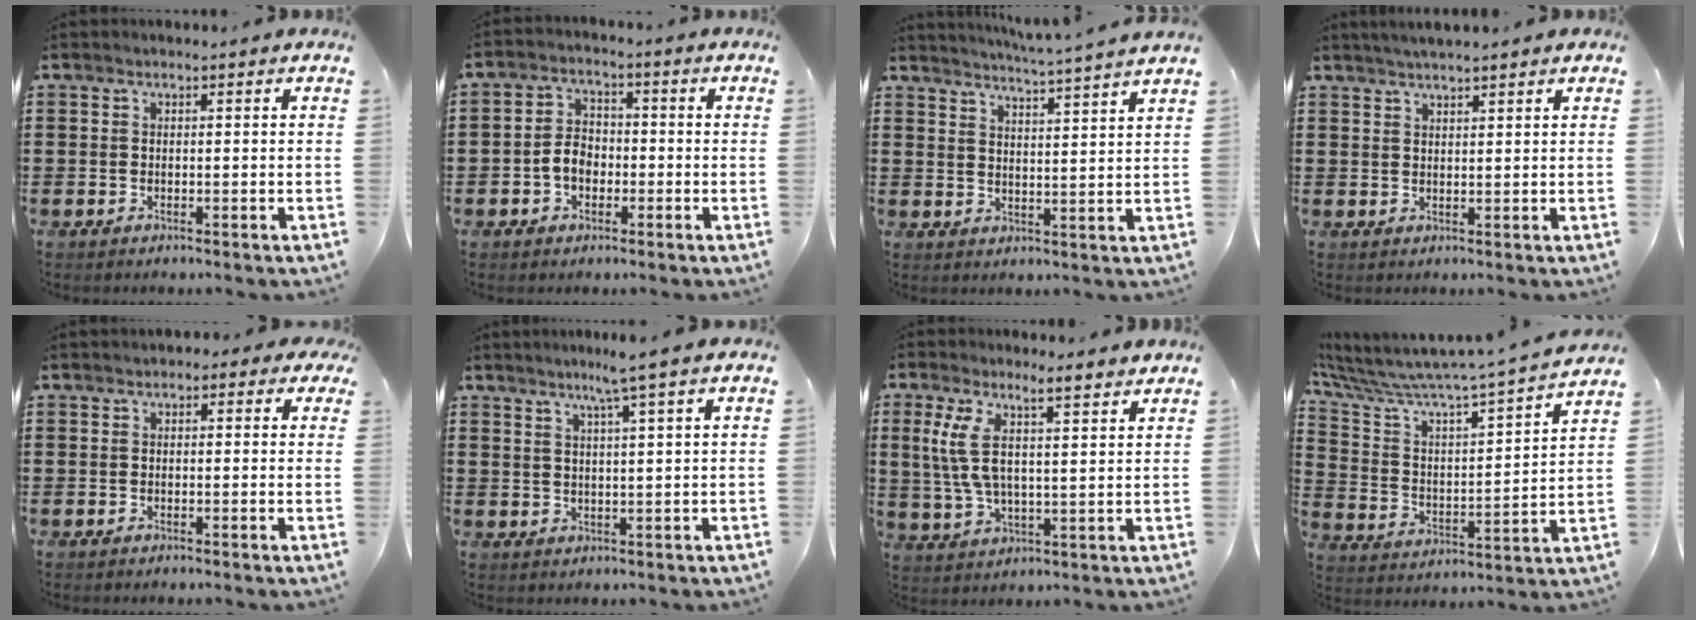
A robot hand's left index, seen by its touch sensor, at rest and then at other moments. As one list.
[{"total": 4.3, "force": [-1.3, 3.0, 2.8], "torque": [-0.069, 0.004, -0.031]}, {"total": 4.1, "force": [3.8, -1.2, 0.8], "torque": [-0.030, -0.028, 0.063]}, {"total": 1.9, "force": [1.8, 0.0, 0.6], "torque": [-0.015, 0.003, 0.034]}, {"total": 1.1, "force": [0.1, 0.9, 0.6], "torque": [-0.015, 0.008, 0.000]}, {"total": 4.4, "force": [2.9, -1.0, 3.2], "torque": [-0.067, -0.004, 0.047]}, {"total": 7.5, "force": [4.5, 1.5, 5.8], "torque": [-0.129, -0.004, 0.076]}, {"total": 6.4, "force": [6.1, 0.0, 2.0], "torque": [-0.076, -0.067, 0.093]}]